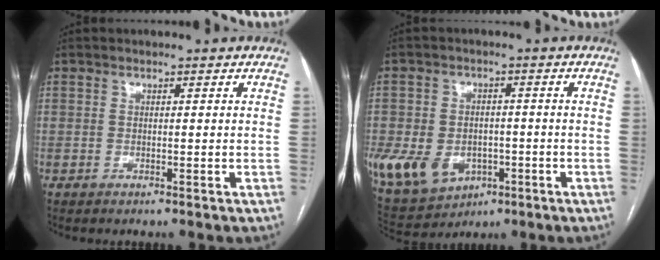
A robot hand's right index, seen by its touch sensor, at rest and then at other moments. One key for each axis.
{"total": 17.9, "fx": -5.9, "fy": 13.8, "fz": 9.7, "tx": -0.240, "ty": 0.008, "tz": -0.076}